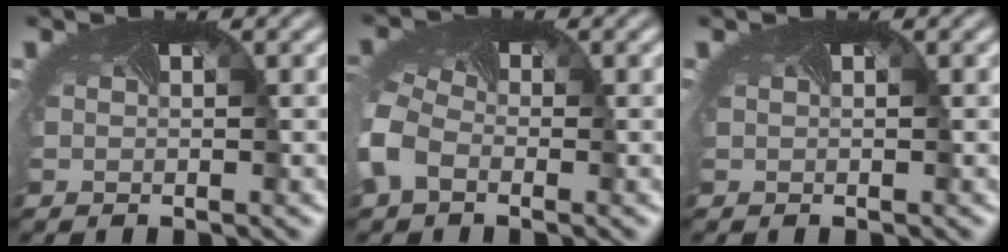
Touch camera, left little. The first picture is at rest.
{"total": 6.2, "force": [-1.9, 4.3, 4.1], "torque": [-0.119, -0.010, -0.043]}
{"total": 0.0}